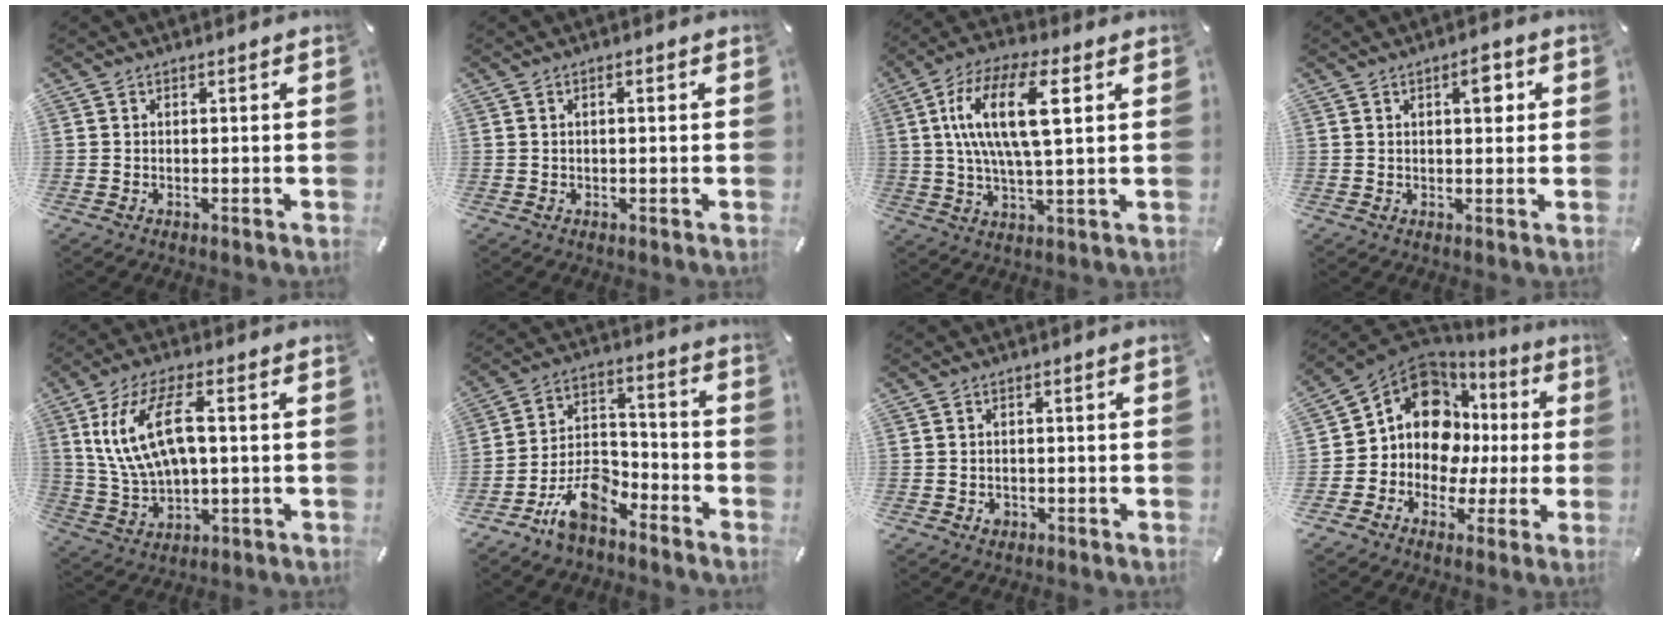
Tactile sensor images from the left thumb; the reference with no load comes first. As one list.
[{"total": 1.2, "force": [0.0, 0.4, 1.2], "torque": [-0.022, 0.002, -0.001]}, {"total": 15.9, "force": [4.1, 5.7, 14.3], "torque": [-0.302, 0.003, 0.063]}, {"total": 5.1, "force": [1.5, 2.3, 4.2], "torque": [-0.055, -0.004, 0.016]}, {"total": 13.8, "force": [3.2, 6.5, 11.8], "torque": [-0.253, 0.004, 0.056]}, {"total": 12.0, "force": [-8.7, 6.2, 5.5], "torque": [-0.098, 0.048, -0.160]}, {"total": 1.8, "force": [-0.8, 1.5, 0.6], "torque": [-0.012, 0.005, -0.017]}, {"total": 14.2, "force": [2.8, 11.9, 7.1], "torque": [-0.142, -0.036, 0.053]}]